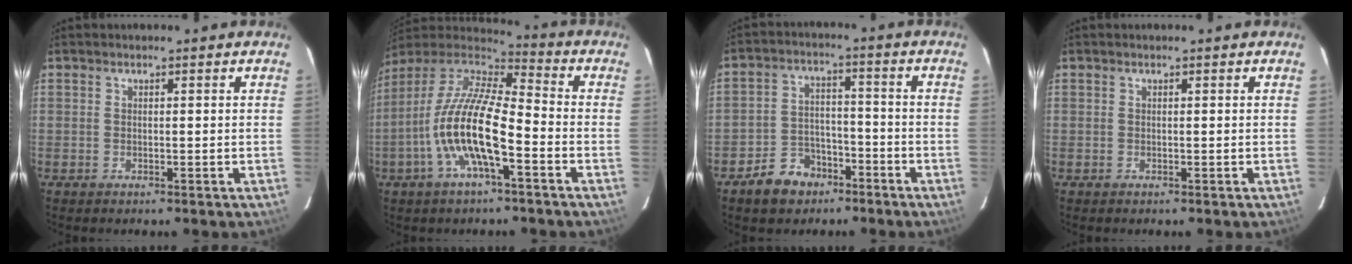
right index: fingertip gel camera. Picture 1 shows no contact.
{"total": 16.4, "force": [-5.6, 4.5, 14.8], "torque": [-0.285, -0.009, -0.113]}
{"total": 8.5, "force": [-5.8, 5.6, 2.8], "torque": [-0.073, 0.022, -0.083]}
{"total": 0.0}